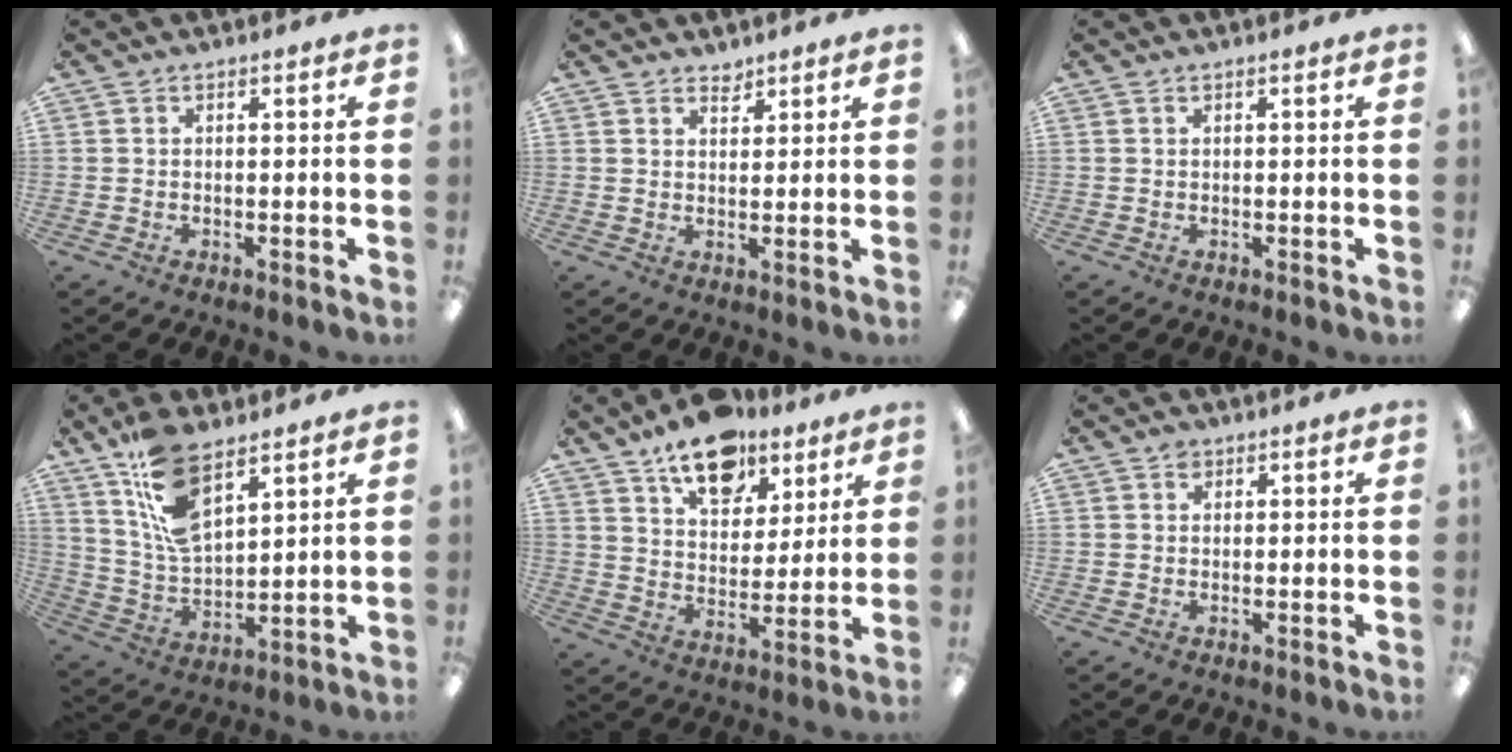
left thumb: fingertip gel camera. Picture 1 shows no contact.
{"total": 2.5, "force": [2.3, 1.0, 0.2], "torque": [0.011, -0.017, 0.041]}
{"total": 0.0}
{"total": 14.0, "force": [8.8, 6.5, 8.7], "torque": [-0.179, -0.031, 0.161]}
{"total": 14.9, "force": [10.9, 8.0, 6.3], "torque": [-0.090, -0.060, 0.194]}
{"total": 1.5, "force": [0.9, 1.1, 0.6], "torque": [-0.013, 0.002, 0.016]}